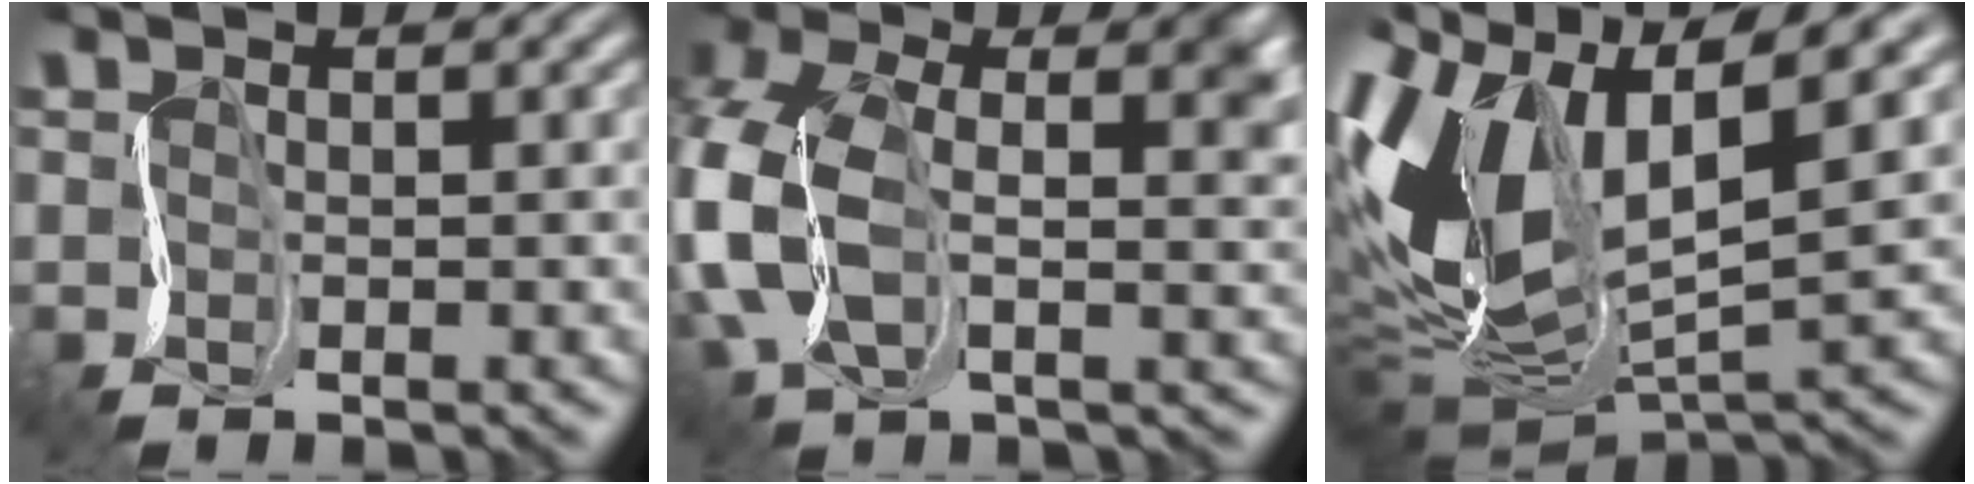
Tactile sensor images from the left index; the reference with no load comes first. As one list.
[{"total": 10.2, "force": [1.1, 6.4, 7.8], "torque": [-0.204, -0.012, 0.010]}, {"total": 11.6, "force": [3.3, 6.1, 9.4], "torque": [-0.218, 0.012, 0.058]}]